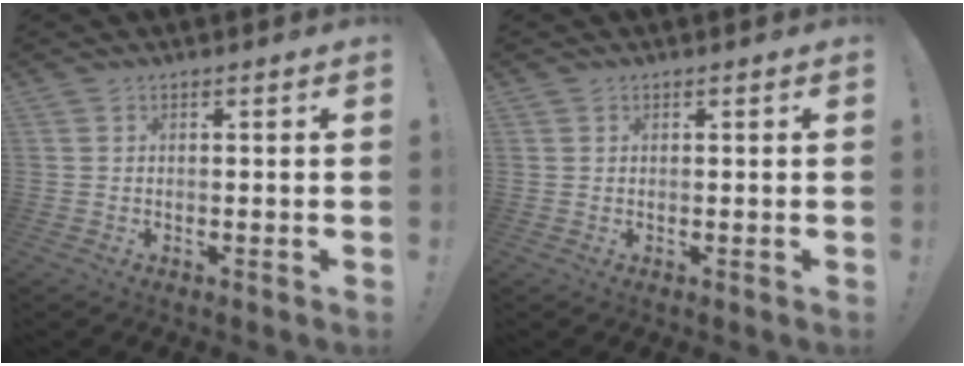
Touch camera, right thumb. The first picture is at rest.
{"total": 0.6, "force": [0.3, 0.5, -0.1], "torque": [0.006, 0.000, 0.005]}